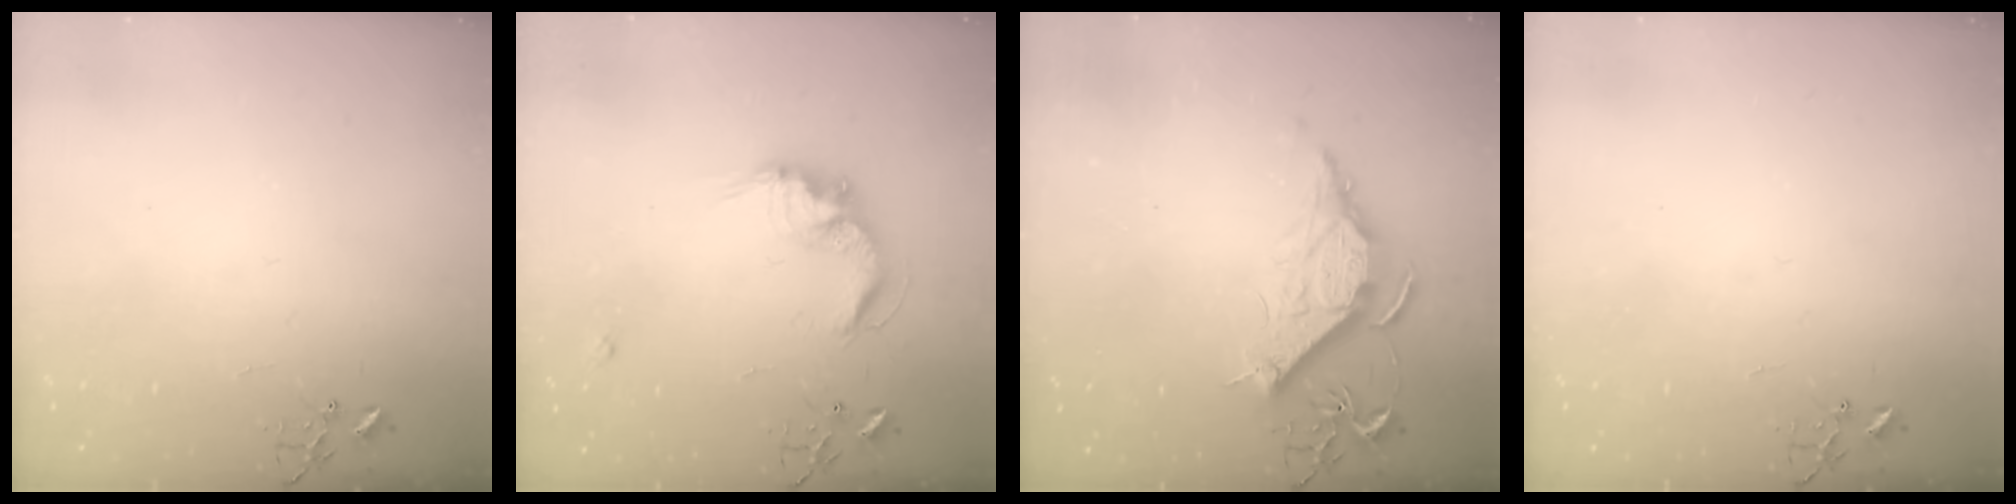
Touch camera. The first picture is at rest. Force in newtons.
{"total": 12.6, "press": 12.6, "slide": 0.4}
{"total": 10.8, "press": 10.8, "slide": 0.3}
{"total": 0.0}